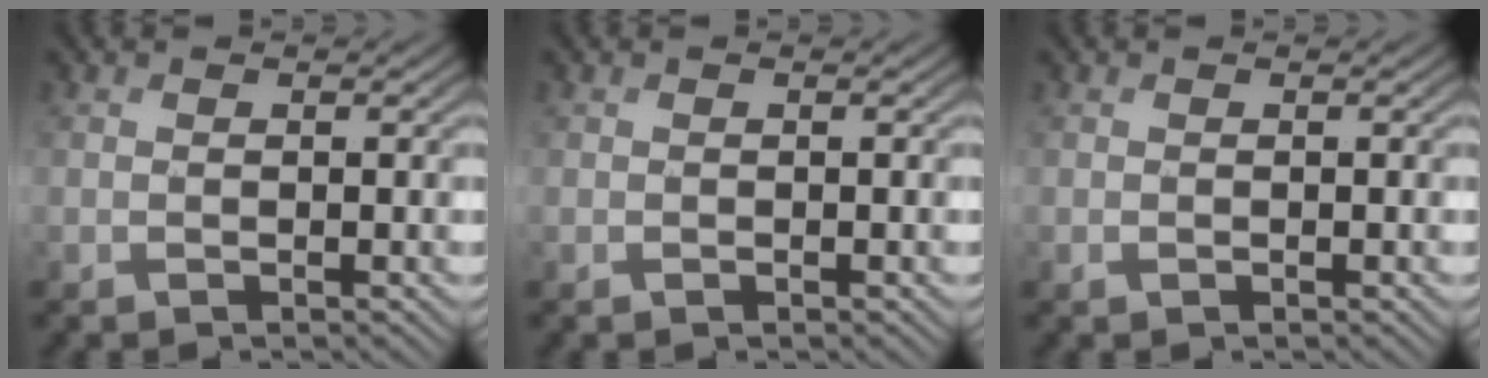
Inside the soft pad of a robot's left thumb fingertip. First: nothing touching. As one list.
[{"total": 0.0}, {"total": 0.6, "force": [-0.2, 0.3, 0.4], "torque": [-0.012, -0.004, -0.003]}]